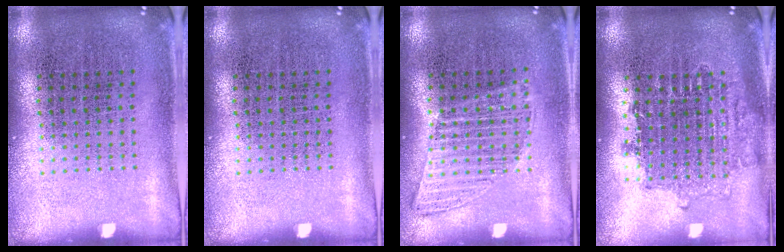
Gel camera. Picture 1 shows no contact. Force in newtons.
{"total": 0.0}
{"total": 1.0, "press": 1.0, "slide": 0.3}
{"total": 1.6, "press": 1.3, "slide": 0.8}